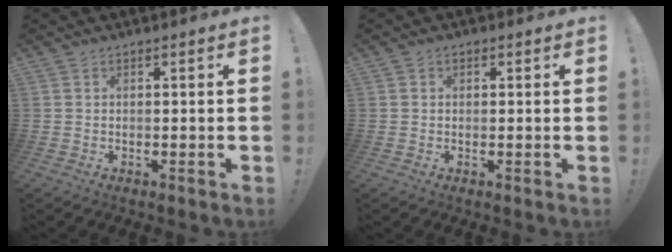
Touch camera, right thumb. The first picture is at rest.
{"total": 2.4, "force": [-0.6, 2.0, 1.2], "torque": [-0.015, 0.010, -0.011]}